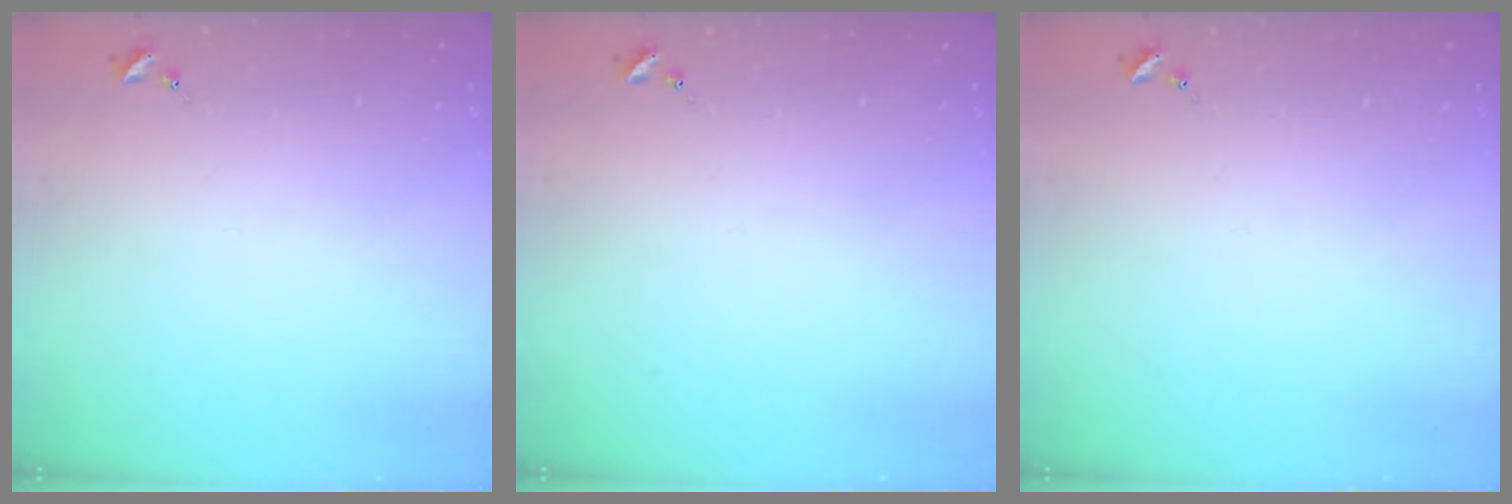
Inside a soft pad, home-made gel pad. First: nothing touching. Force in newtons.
{"total": 0.0}
{"total": 0.0}